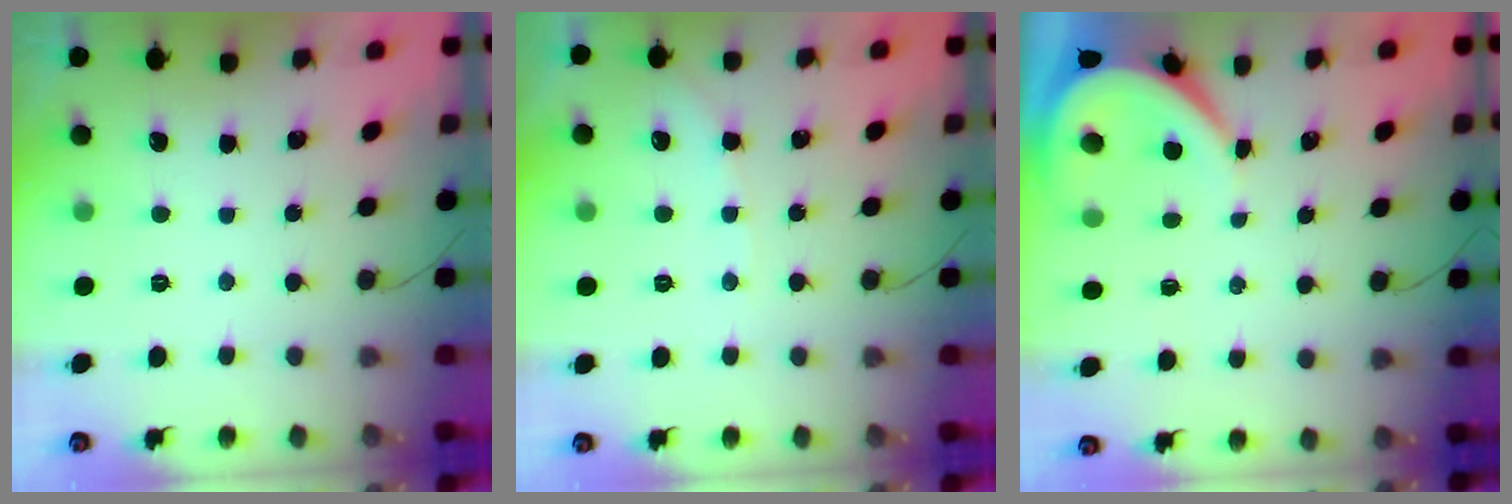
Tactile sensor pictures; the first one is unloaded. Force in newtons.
{"total": 4.0, "press": 3.9, "slide": 0.6}
{"total": 3.8, "press": 3.7, "slide": 0.4}